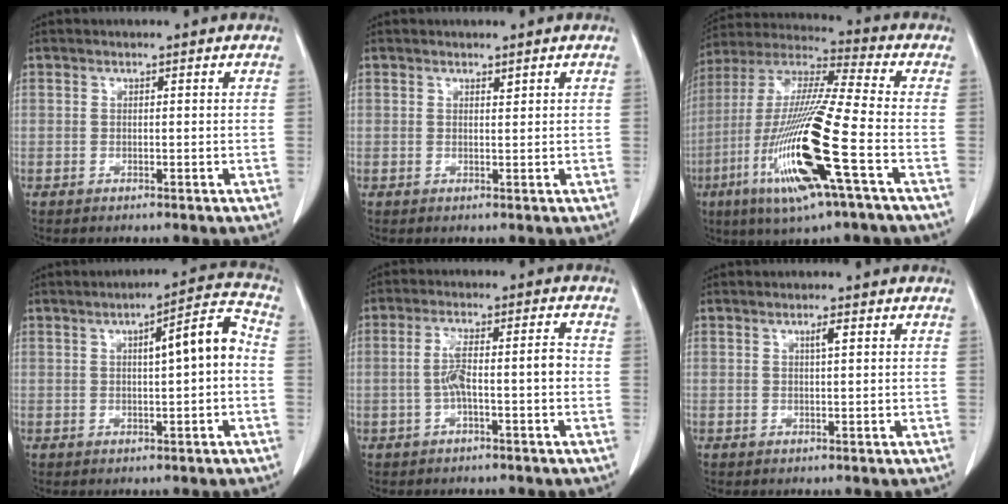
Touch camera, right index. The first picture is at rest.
{"total": 0.5, "force": [0.5, 0.1, 0.2], "torque": [-0.009, -0.006, 0.007]}
{"total": 20.3, "force": [-7.0, 0.6, 19.1], "torque": [-0.415, -0.032, -0.139]}
{"total": 7.5, "force": [0.4, 1.0, 7.4], "torque": [-0.106, 0.021, 0.002]}
{"total": 6.1, "force": [-1.1, 0.9, 5.9], "torque": [-0.113, 0.022, -0.019]}
{"total": 1.4, "force": [0.6, 0.1, 1.3], "torque": [-0.024, 0.000, 0.009]}